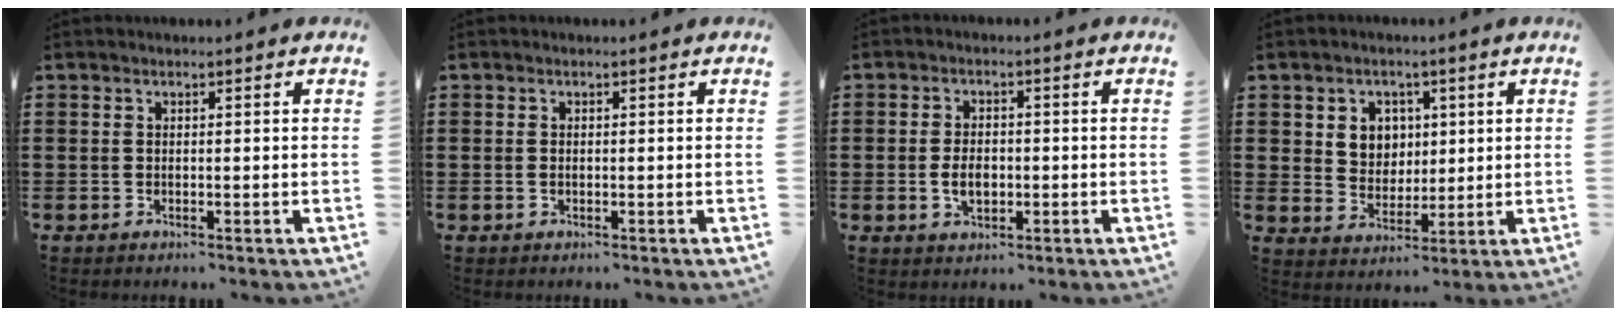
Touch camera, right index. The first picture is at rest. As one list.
[{"total": 0.6, "force": [-0.1, 0.3, 0.5], "torque": [-0.012, -0.001, -0.002]}, {"total": 3.7, "force": [-0.7, 2.3, 2.8], "torque": [-0.063, 0.001, -0.014]}, {"total": 5.2, "force": [1.7, 4.7, 1.4], "torque": [-0.035, 0.011, 0.026]}]